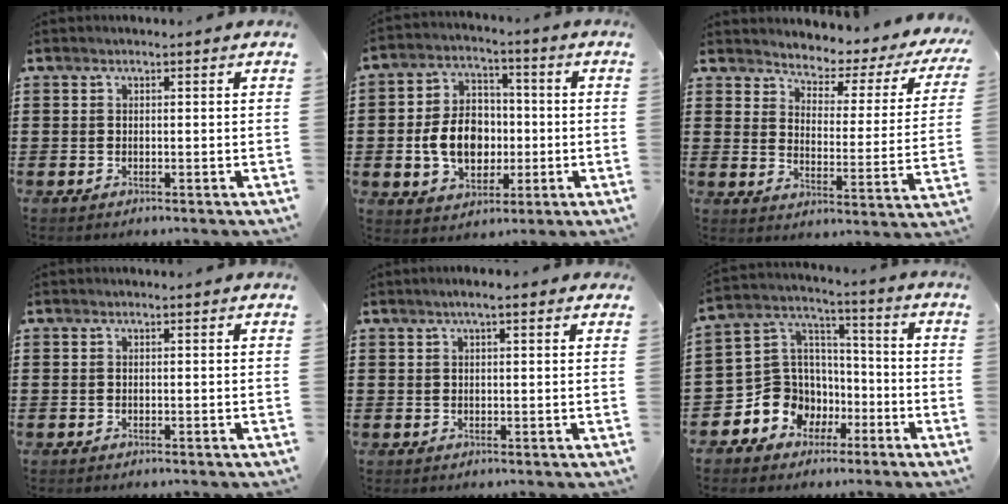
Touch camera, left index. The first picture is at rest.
{"total": 9.2, "force": [-1.1, 6.9, 6.0], "torque": [-0.129, 0.014, -0.021]}
{"total": 2.7, "force": [2.4, 0.9, 0.8], "torque": [-0.029, -0.031, 0.029]}
{"total": 0.0}
{"total": 2.2, "force": [1.2, 0.2, 1.9], "torque": [-0.038, 0.002, 0.019]}
{"total": 9.0, "force": [-3.6, 8.2, 1.3], "torque": [-0.075, -0.005, -0.065]}